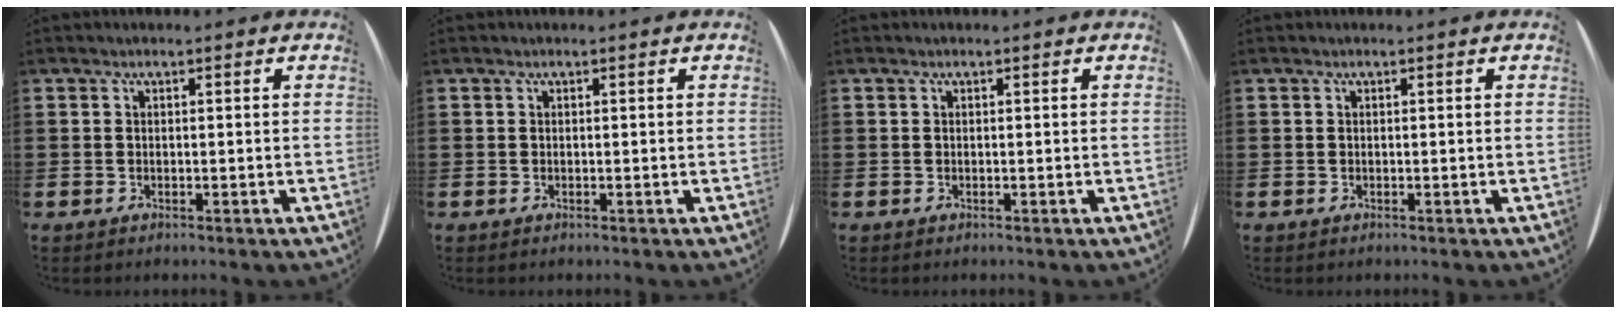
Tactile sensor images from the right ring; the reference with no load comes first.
{"total": 0.0}
{"total": 0.0}
{"total": 0.0}